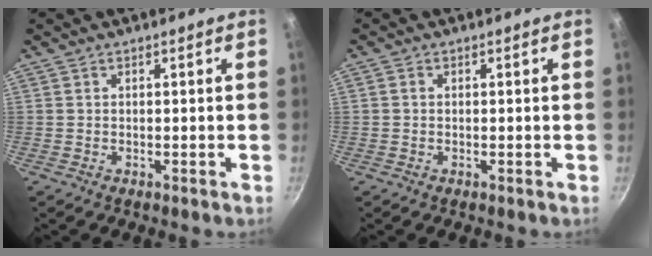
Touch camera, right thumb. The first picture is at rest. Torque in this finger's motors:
{"motor_torque": [0.04, -0.63, -0.35, 0.26, 0.05]}